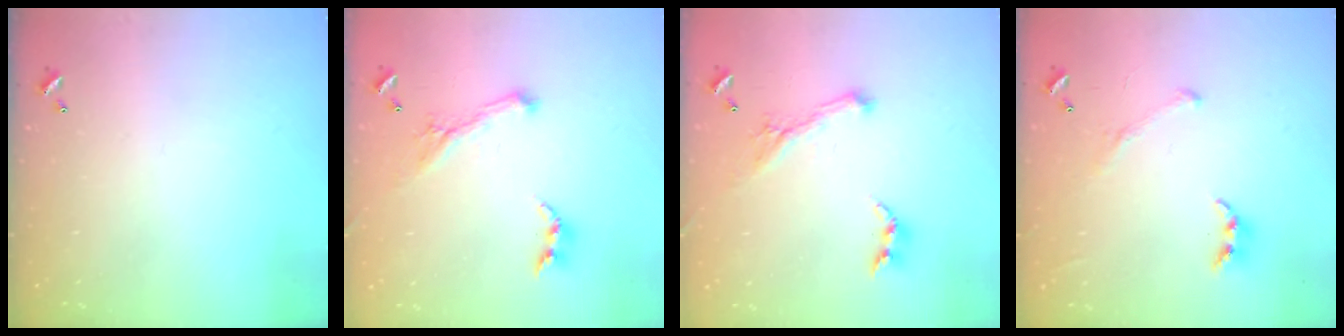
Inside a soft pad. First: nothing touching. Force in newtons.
{"total": 0.8, "press": 0.8, "slide": 0.2}
{"total": 0.8, "press": 0.8, "slide": 0.2}
{"total": 2.3, "press": 2.3, "slide": 0.5}